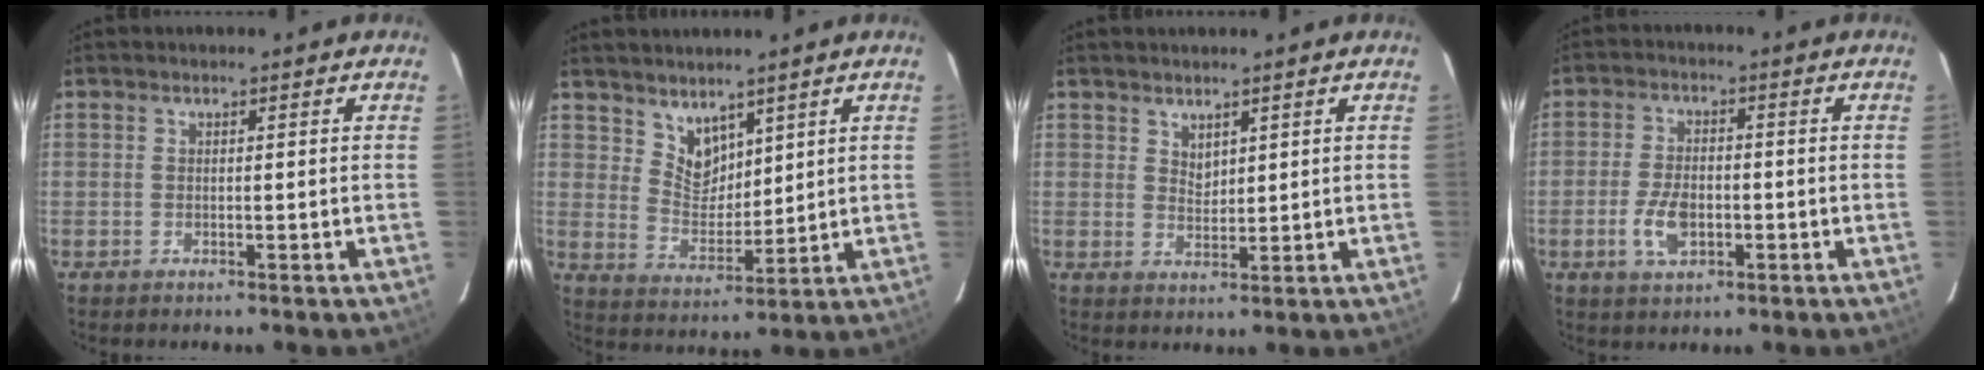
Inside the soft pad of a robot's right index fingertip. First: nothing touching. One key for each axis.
{"total": 6.6, "fx": 4.9, "fy": 3.9, "fz": 2.1, "tx": -0.027, "ty": -0.001, "tz": 0.101}
{"total": 2.6, "fx": 2.1, "fy": 1.3, "fz": 0.9, "tx": -0.010, "ty": 0.000, "tz": 0.039}
{"total": 6.6, "fx": -2.0, "fy": 3.7, "fz": 5.0, "tx": -0.106, "ty": -0.003, "tz": -0.032}